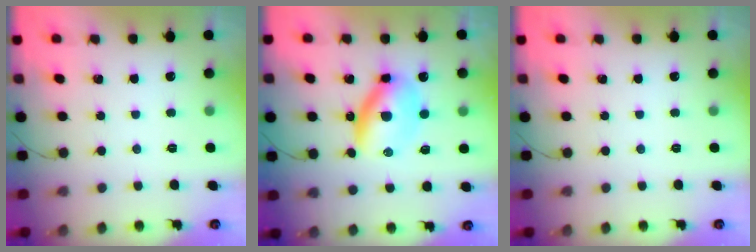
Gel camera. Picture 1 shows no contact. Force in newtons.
{"total": 8.1, "press": 8.1, "slide": 1.1}
{"total": 0.0}